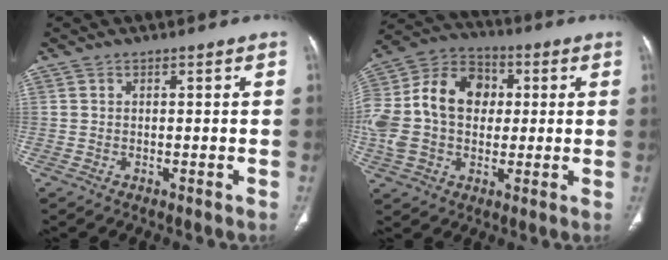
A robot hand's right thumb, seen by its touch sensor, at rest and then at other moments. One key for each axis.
{"total": 20.1, "fx": 1.3, "fy": 14.8, "fz": 13.5, "tx": -0.275, "ty": 0.037, "tz": 0.021}